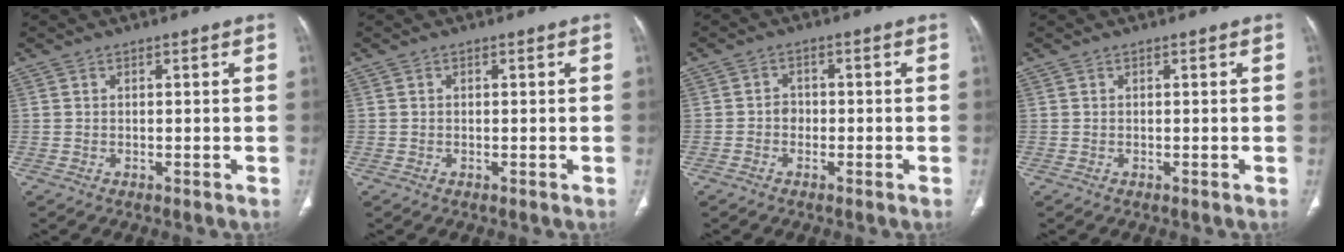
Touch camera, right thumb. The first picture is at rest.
{"total": 0.0}
{"total": 1.9, "force": [-0.7, 1.6, 0.7], "torque": [0.005, 0.009, -0.018]}
{"total": 0.0}